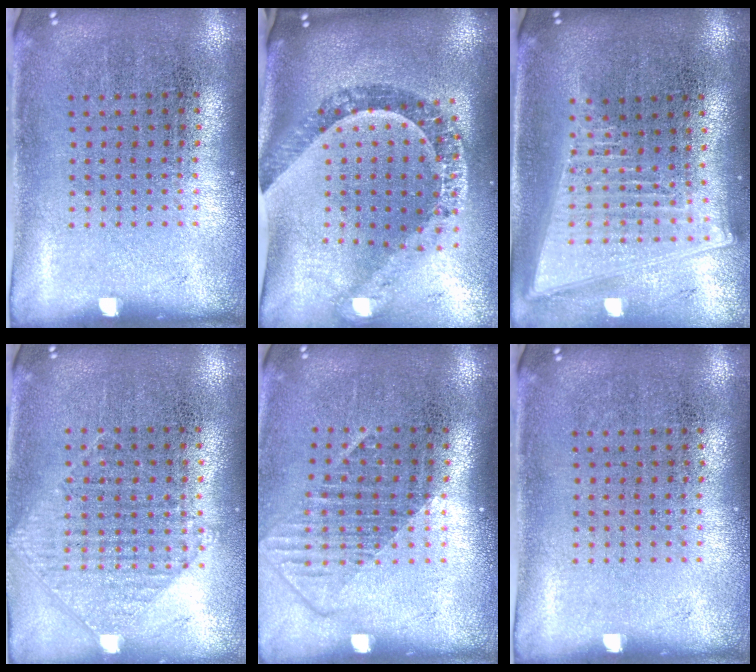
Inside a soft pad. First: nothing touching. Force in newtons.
{"total": 1.8, "press": 1.6, "slide": 0.8}
{"total": 2.1, "press": 1.7, "slide": 1.1}
{"total": 0.8, "press": 0.7, "slide": 0.2}
{"total": 1.3, "press": 1.0, "slide": 0.9}
{"total": 0.0}